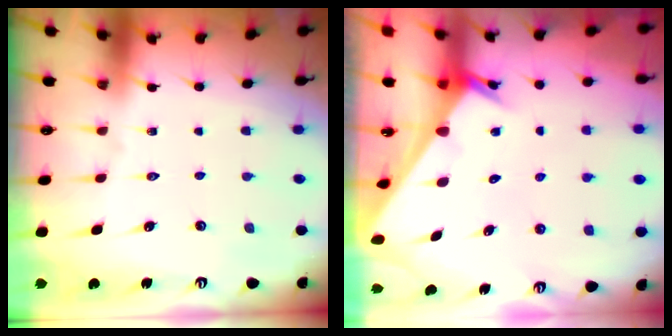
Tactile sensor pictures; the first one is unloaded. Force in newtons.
{"total": 2.0, "press": 2.0, "slide": 0.1}